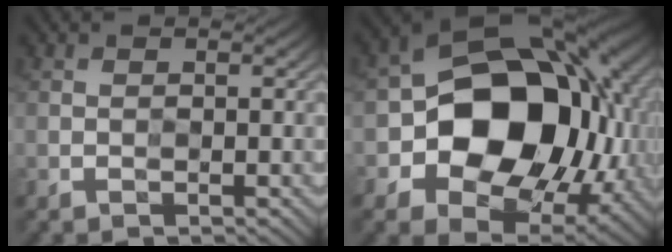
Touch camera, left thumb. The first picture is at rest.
{"total": 17.0, "force": [-0.3, 12.7, 11.2], "torque": [-0.159, -0.025, -0.004]}